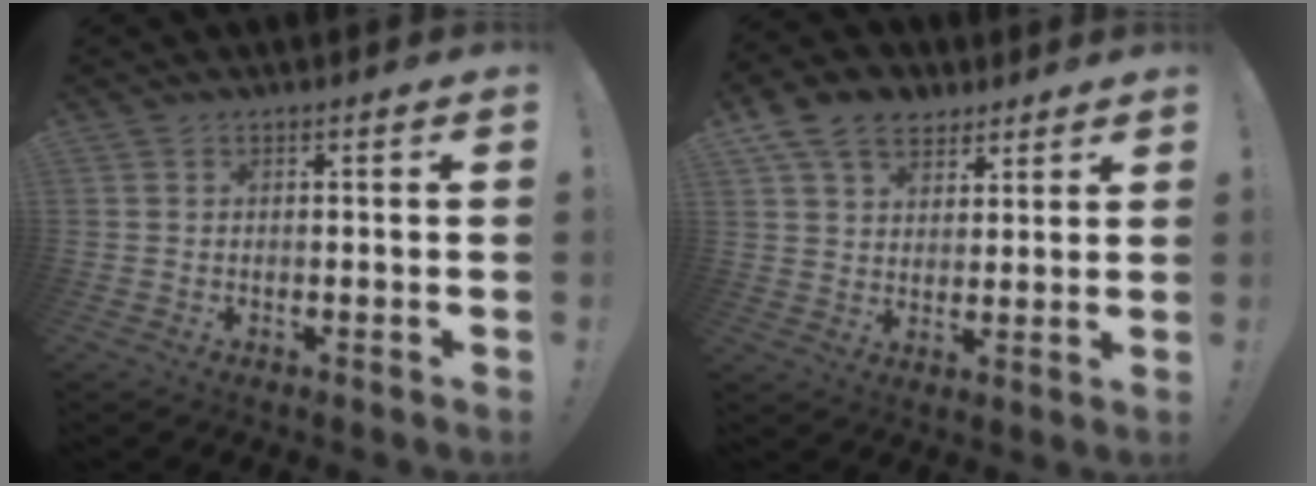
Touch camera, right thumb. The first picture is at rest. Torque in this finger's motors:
{"motor_torque": [-0.57, 1.46, 1.12, 0.97, 0.38]}